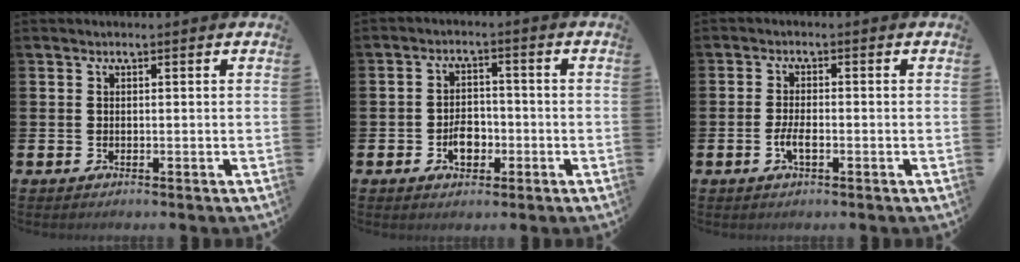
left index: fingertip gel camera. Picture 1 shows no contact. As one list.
[{"total": 3.8, "force": [-1.3, 2.5, 2.6], "torque": [-0.036, 0.001, -0.027]}, {"total": 2.6, "force": [-0.9, 0.9, 2.2], "torque": [-0.037, 0.000, -0.017]}]